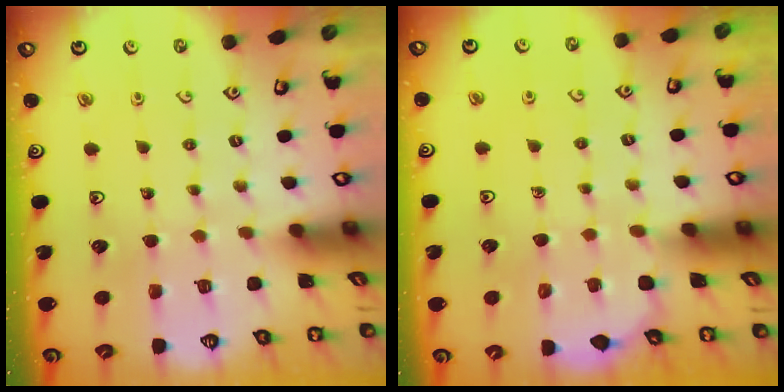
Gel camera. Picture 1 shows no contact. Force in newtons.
{"total": 2.4, "press": 2.4, "slide": 0.1}